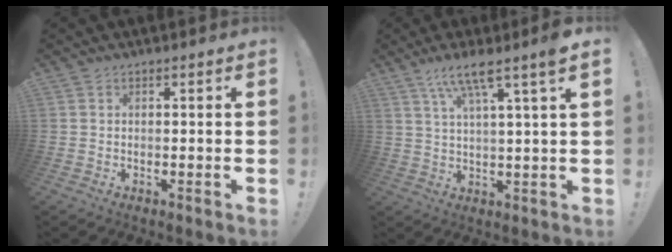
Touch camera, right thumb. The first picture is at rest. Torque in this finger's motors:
{"motor_torque": [0.09, 0.09, 0.49, 0.48, 0.04]}